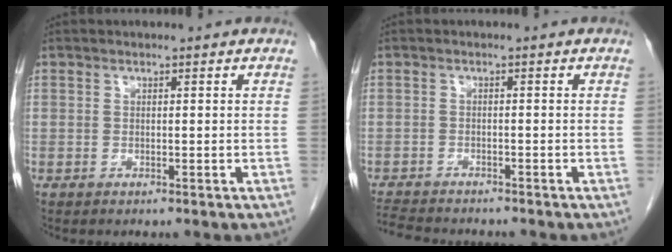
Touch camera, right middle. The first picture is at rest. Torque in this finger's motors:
{"motor_torque": [0.02, -0.02, 0.00, 0.00]}